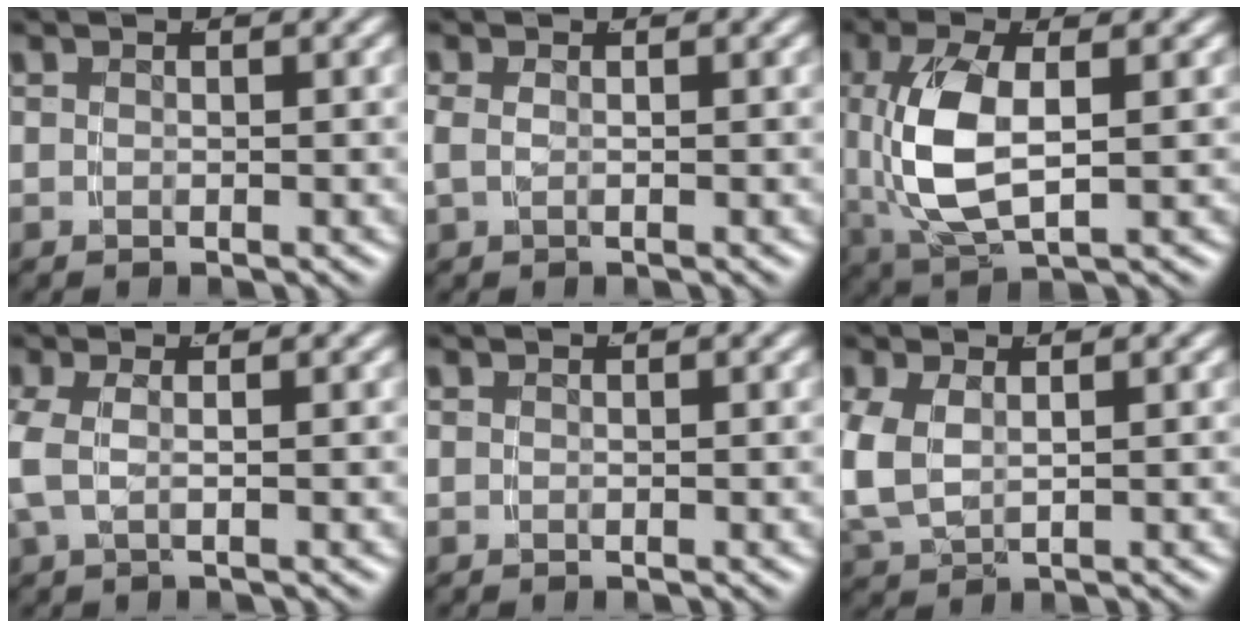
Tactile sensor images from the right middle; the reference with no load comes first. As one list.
[{"total": 1.2, "force": [0.0, 0.7, 1.0], "torque": [-0.027, -0.002, 0.005]}, {"total": 6.3, "force": [0.4, 2.9, 5.6], "torque": [-0.138, -0.009, 0.022]}, {"total": 2.5, "force": [0.1, 1.0, 2.3], "torque": [-0.064, 0.000, 0.006]}, {"total": 0.0}, {"total": 3.7, "force": [0.3, 2.7, 2.5], "torque": [-0.078, -0.009, 0.018]}]